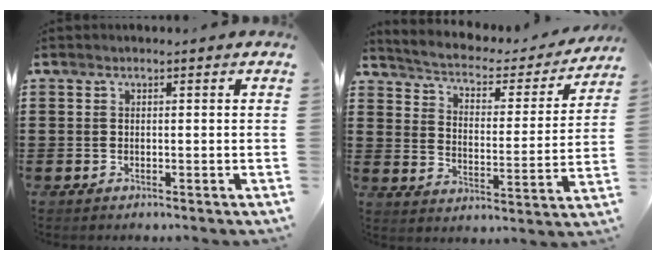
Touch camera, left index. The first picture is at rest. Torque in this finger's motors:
{"motor_torque": [0.94, -1.20, 0.03, -0.09]}